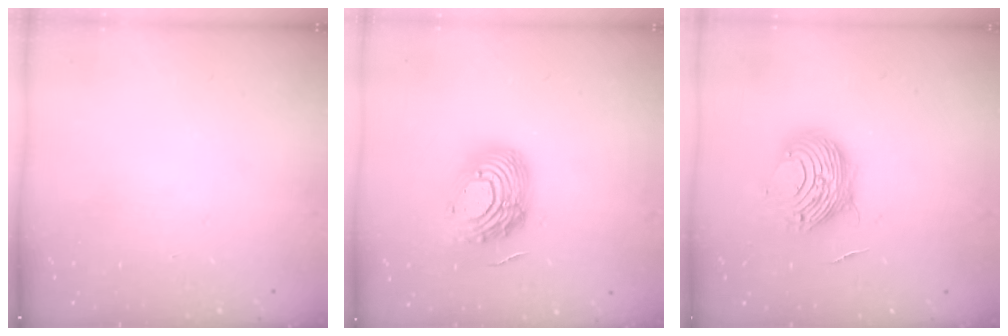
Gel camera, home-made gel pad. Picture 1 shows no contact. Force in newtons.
{"total": 15.8, "press": 15.8, "slide": 1.1}
{"total": 10.7, "press": 10.7, "slide": 0.8}